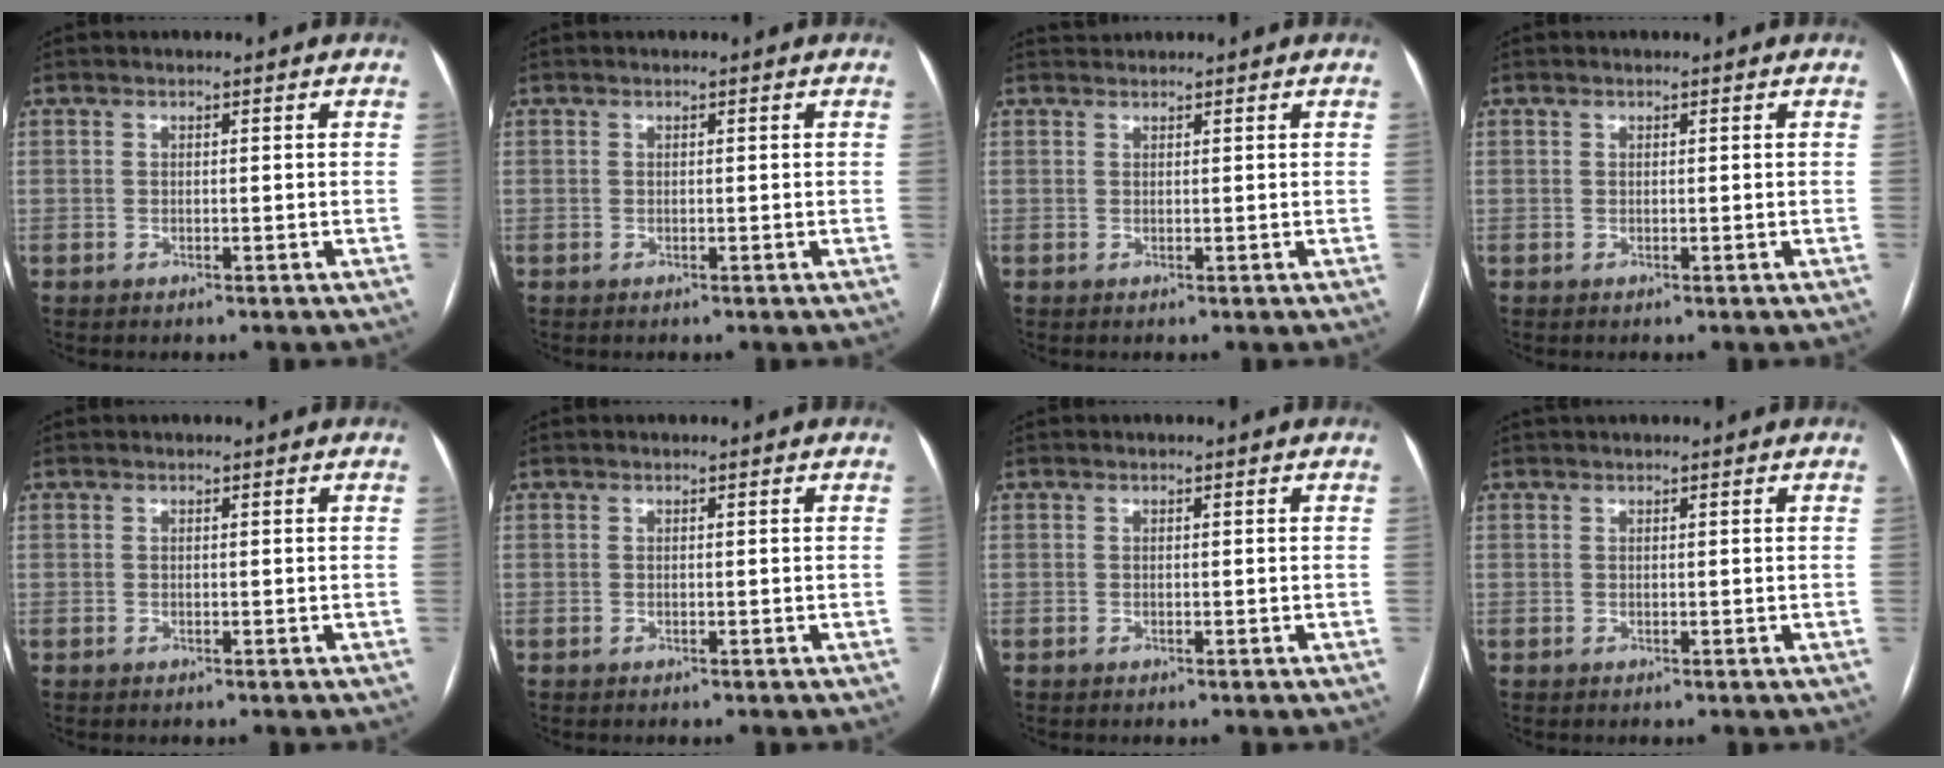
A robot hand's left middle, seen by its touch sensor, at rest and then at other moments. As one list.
[{"total": 0.0}, {"total": 1.0, "force": [1.0, 0.1, -0.2], "torque": [-0.006, 0.013, 0.023]}, {"total": 0.0}, {"total": 0.0}, {"total": 0.0}, {"total": 0.0}, {"total": 1.3, "force": [1.2, 0.1, 0.6], "torque": [-0.006, 0.027, 0.023]}]